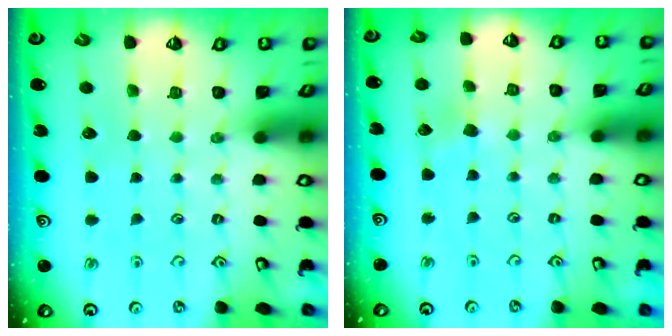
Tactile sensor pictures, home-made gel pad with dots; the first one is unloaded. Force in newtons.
{"total": 3.7, "press": 3.7, "slide": 0.4}